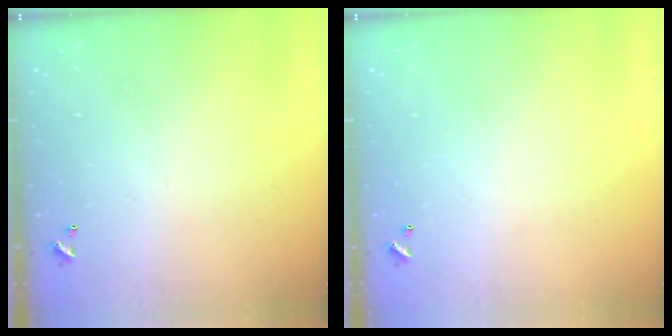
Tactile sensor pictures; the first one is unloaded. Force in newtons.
{"total": 0.0}